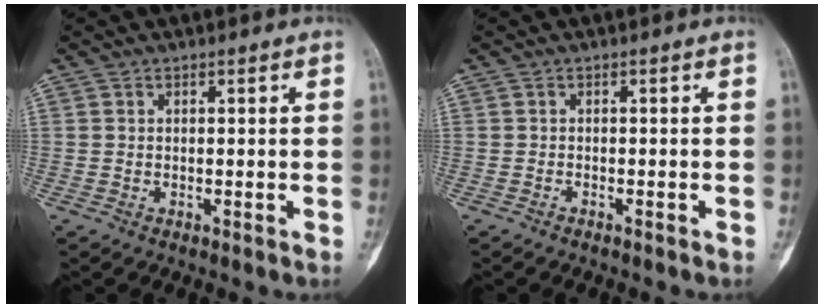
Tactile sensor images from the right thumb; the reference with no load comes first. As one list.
[{"total": 1.0, "force": [-0.9, 0.1, 0.5], "torque": [-0.012, 0.004, -0.008]}]